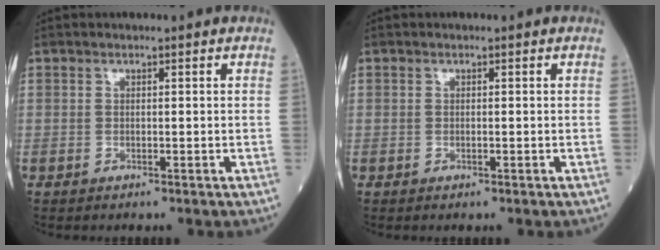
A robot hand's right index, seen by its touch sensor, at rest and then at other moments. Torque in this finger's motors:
{"motor_torque": [0.50, 0.22, 0.24, 0.07]}